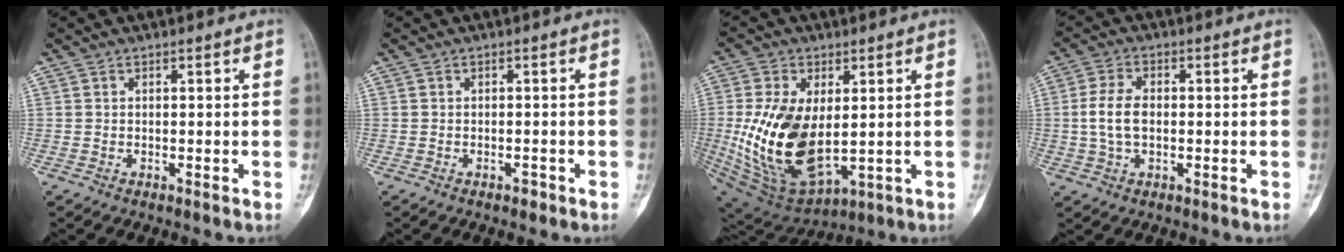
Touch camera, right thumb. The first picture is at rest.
{"total": 0.9, "force": [-0.6, 0.6, 0.4], "torque": [-0.006, 0.003, -0.009]}
{"total": 18.7, "force": [0.5, 10.5, 15.4], "torque": [-0.293, -0.017, 0.033]}
{"total": 6.5, "force": [-0.2, 3.9, 5.2], "torque": [-0.109, 0.010, -0.007]}